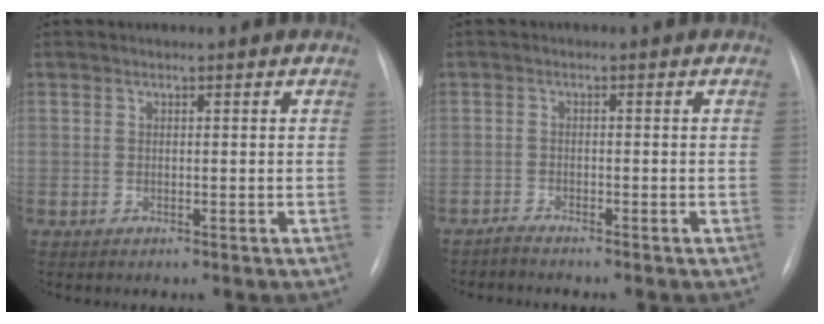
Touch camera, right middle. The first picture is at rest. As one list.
[{"total": 1.3, "force": [-1.3, -0.2, -0.1], "torque": [-0.003, -0.007, -0.025]}]